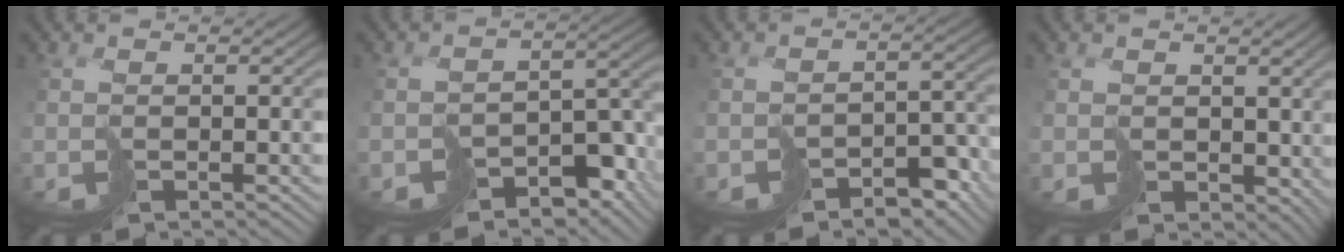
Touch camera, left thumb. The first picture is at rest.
{"total": 10.1, "force": [-6.8, 5.5, 5.1], "torque": [-0.076, -0.007, -0.074]}
{"total": 7.5, "force": [-5.6, 3.9, 3.1], "torque": [-0.039, -0.011, -0.071]}
{"total": 3.1, "force": [1.3, 2.4, 1.4], "torque": [-0.036, -0.010, 0.030]}